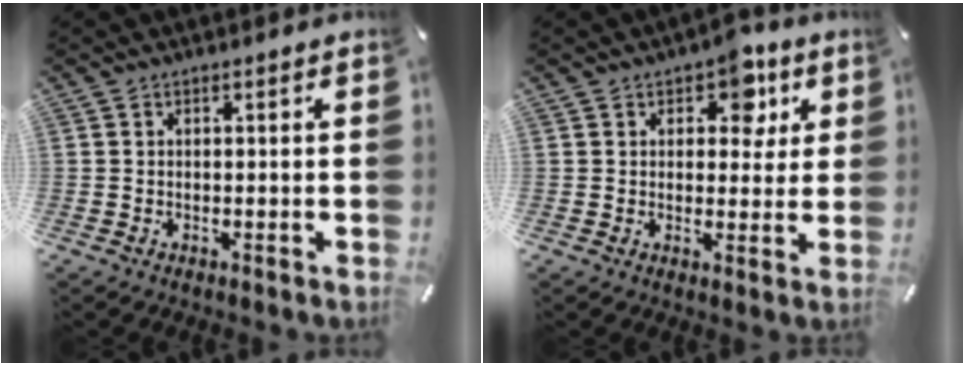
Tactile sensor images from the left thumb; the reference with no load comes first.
{"total": 8.0, "force": [4.0, 5.3, 4.5], "torque": [-0.041, -0.015, 0.062]}